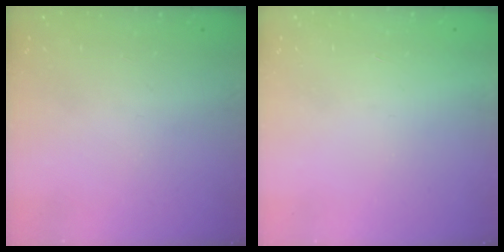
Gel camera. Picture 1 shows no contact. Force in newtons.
{"total": 1.7, "press": 1.7, "slide": 0.1}